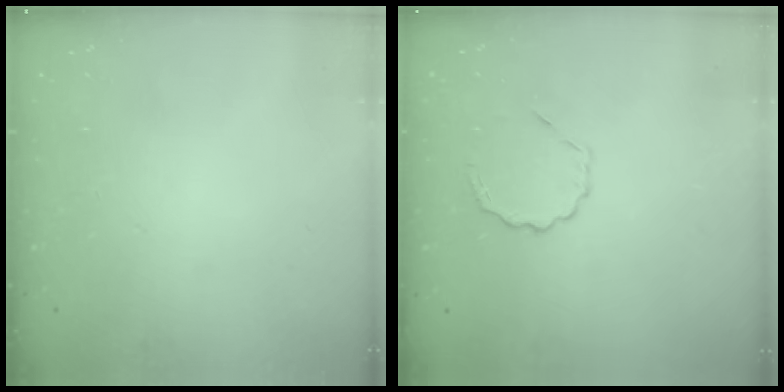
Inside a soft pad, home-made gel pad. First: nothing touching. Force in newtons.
{"total": 3.8, "press": 3.6, "slide": 1.1}